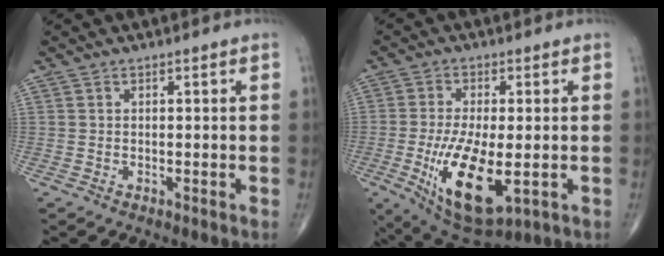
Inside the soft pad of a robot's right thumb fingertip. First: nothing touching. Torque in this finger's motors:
{"motor_torque": [-0.29, 0.82, 1.42, -0.01, 0.22]}